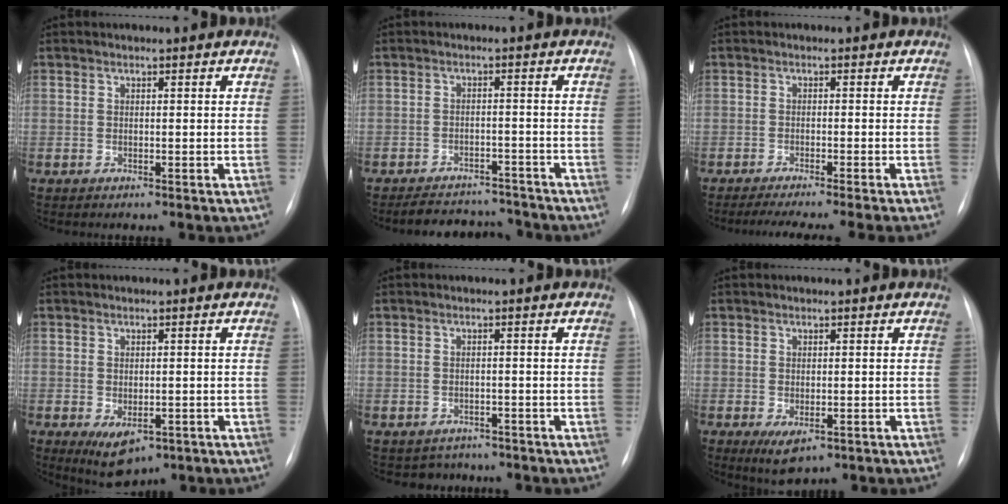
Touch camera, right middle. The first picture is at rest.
{"total": 8.7, "force": [-8.3, 2.4, 1.4], "torque": [-0.013, 0.009, -0.112]}
{"total": 10.0, "force": [-8.6, -1.3, 5.1], "torque": [-0.049, -0.019, -0.122]}
{"total": 5.1, "force": [-2.1, 2.7, 3.7], "torque": [-0.060, -0.009, -0.016]}
{"total": 2.7, "force": [-2.3, 1.4, -0.5], "torque": [0.003, 0.007, -0.032]}
{"total": 3.6, "force": [-1.5, 1.6, 2.9], "torque": [-0.048, -0.009, -0.012]}